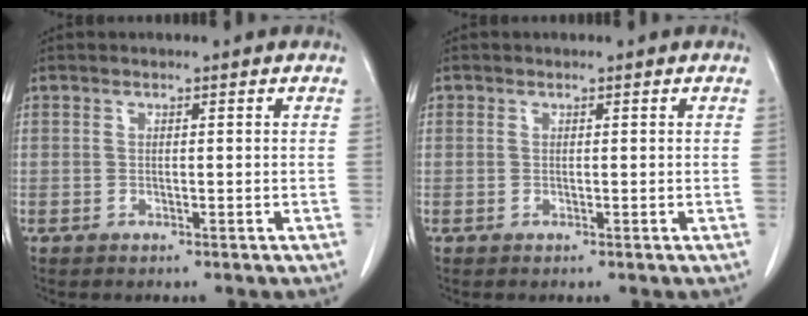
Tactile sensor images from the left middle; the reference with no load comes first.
{"total": 0.0}